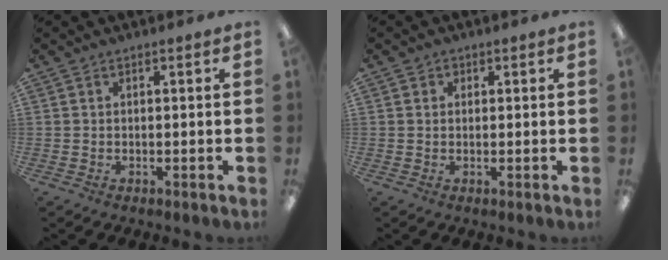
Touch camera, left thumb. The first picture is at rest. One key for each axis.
{"total": 1.2, "fx": 0.3, "fy": 1.1, "fz": 0.2, "tx": -0.005, "ty": 0.006, "tz": 0.003}